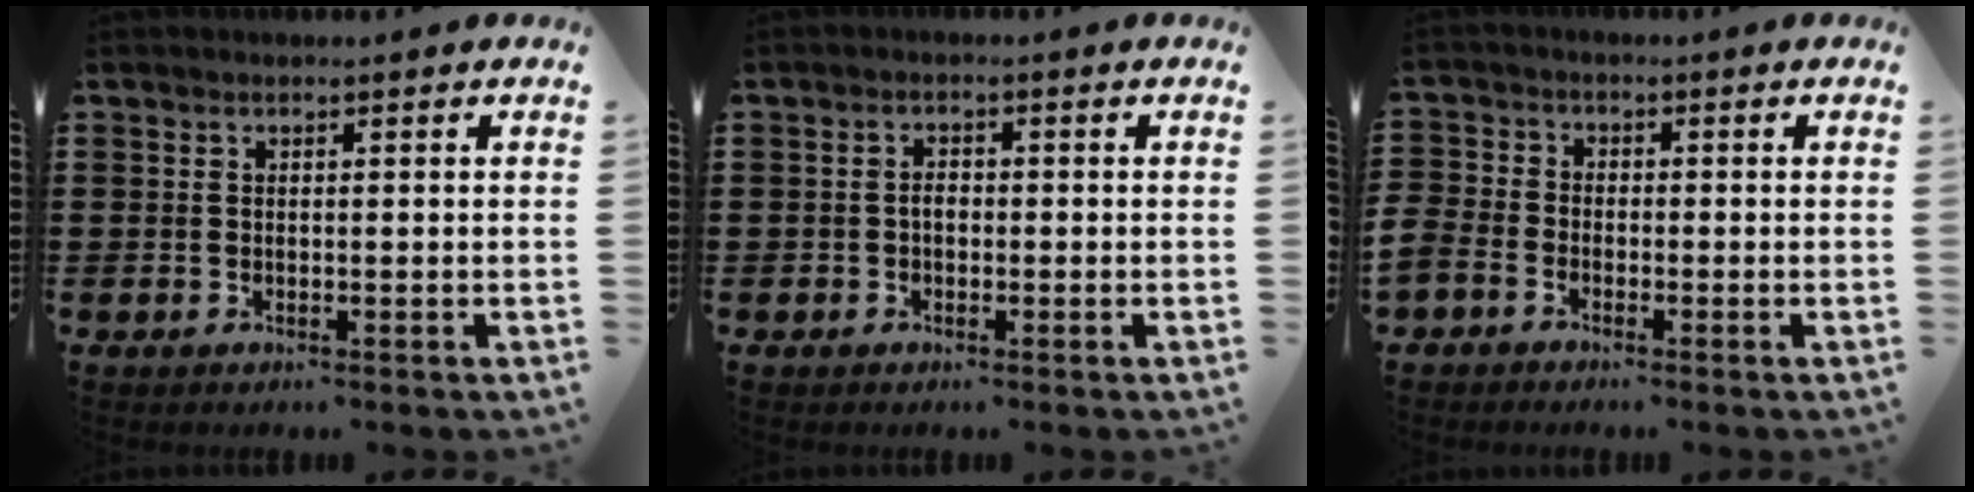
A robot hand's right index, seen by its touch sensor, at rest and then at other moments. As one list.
[{"total": 1.5, "force": [-0.2, 0.7, 1.3], "torque": [-0.024, 0.002, -0.003]}, {"total": 2.5, "force": [-2.1, 1.1, 0.5], "torque": [-0.030, -0.003, -0.050]}]